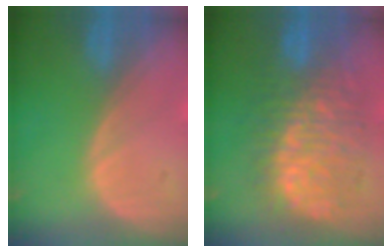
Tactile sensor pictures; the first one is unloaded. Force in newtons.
{"total": 11.9, "press": 11.8, "slide": 1.5}